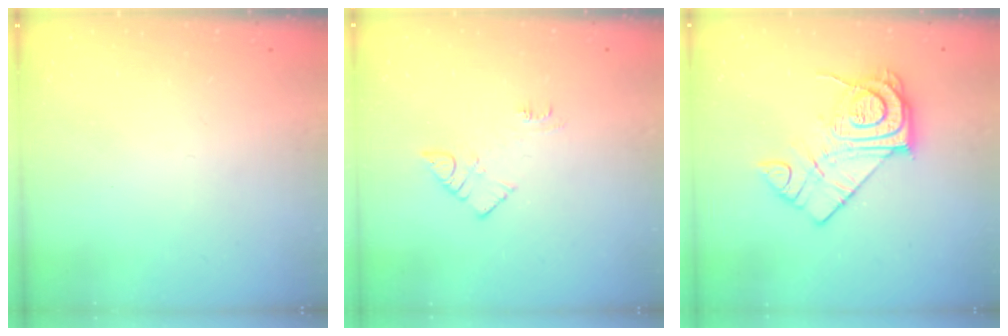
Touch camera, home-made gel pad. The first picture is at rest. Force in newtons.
{"total": 5.6, "press": 5.5, "slide": 0.6}
{"total": 14.3, "press": 14.3, "slide": 0.7}